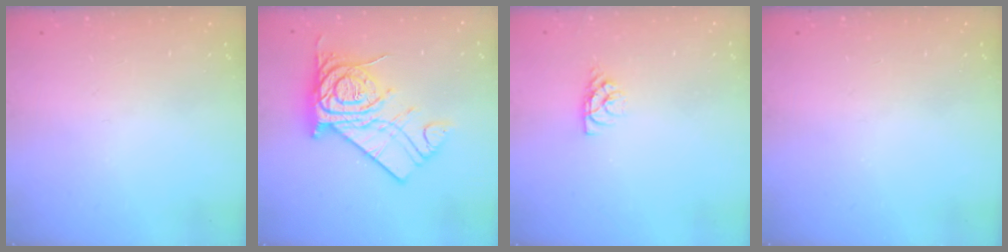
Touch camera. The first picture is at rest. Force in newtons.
{"total": 16.9, "press": 16.9, "slide": 1.2}
{"total": 4.6, "press": 4.6, "slide": 0.5}
{"total": 0.0}